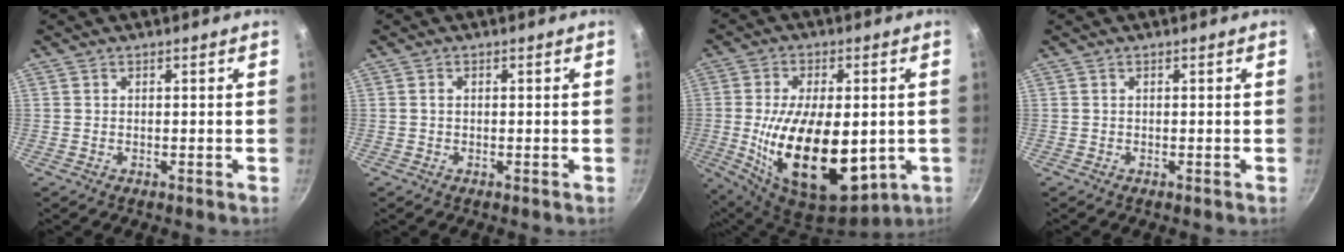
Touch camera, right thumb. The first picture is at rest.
{"total": 0.7, "force": [0.1, 0.5, 0.5], "torque": [-0.008, 0.004, 0.001]}
{"total": 22.3, "force": [-2.3, 11.8, 18.8], "torque": [-0.320, -0.012, -0.021]}
{"total": 0.0}